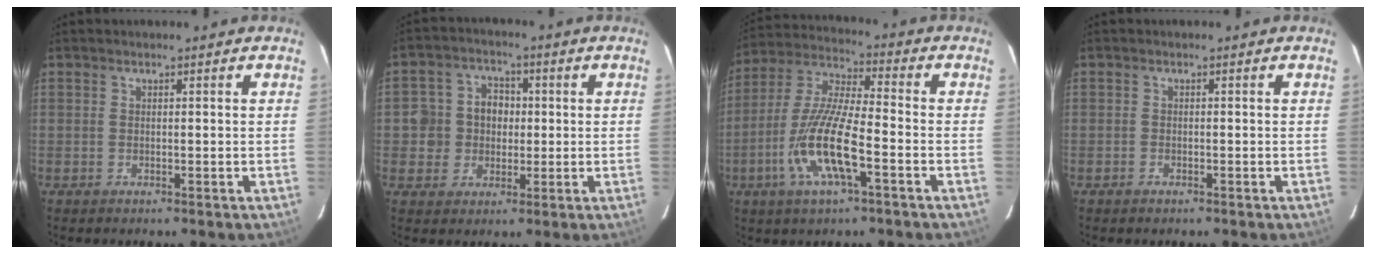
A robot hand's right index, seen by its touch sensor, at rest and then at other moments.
{"total": 7.1, "force": [-0.2, 6.8, 2.0], "torque": [-0.043, 0.027, -0.007]}
{"total": 14.1, "force": [-5.4, 2.8, 12.8], "torque": [-0.267, -0.009, -0.107]}
{"total": 0.8, "force": [-0.6, 0.4, 0.2], "torque": [-0.007, 0.001, -0.012]}